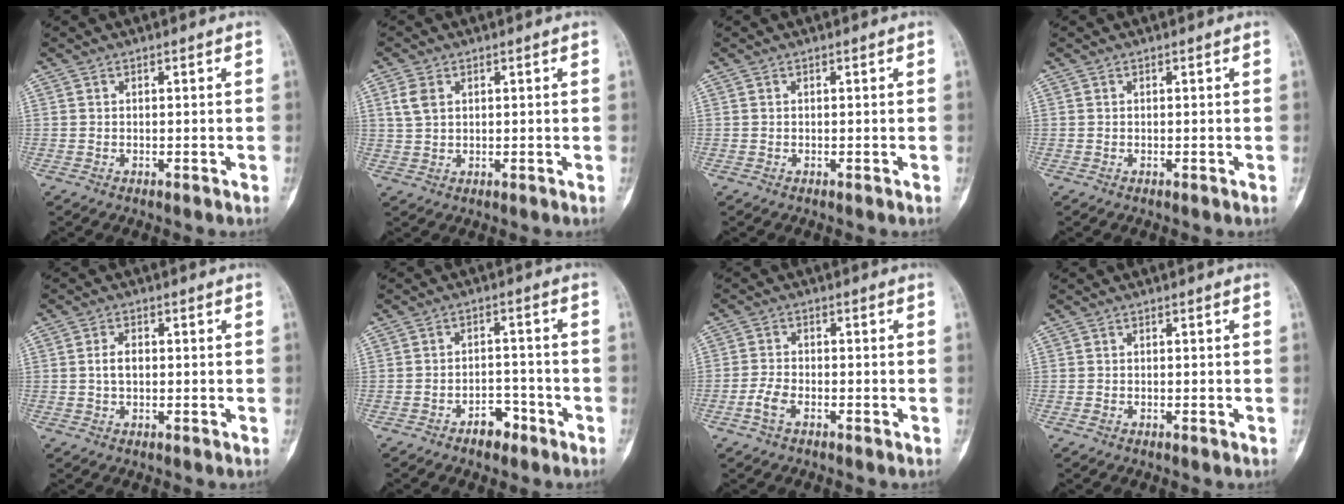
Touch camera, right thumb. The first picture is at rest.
{"total": 3.9, "force": [1.5, 2.6, 2.4], "torque": [-0.048, 0.005, 0.034]}
{"total": 0.0}
{"total": 0.0}
{"total": 2.9, "force": [0.0, 1.8, 2.3], "torque": [-0.042, 0.008, -0.003]}
{"total": 4.4, "force": [-2.9, 2.6, 2.0], "torque": [-0.013, 0.030, -0.043]}
{"total": 3.4, "force": [-1.8, 1.8, 2.2], "torque": [-0.051, 0.012, -0.039]}
{"total": 0.6, "force": [-0.3, 0.4, 0.4], "torque": [-0.009, 0.004, -0.004]}